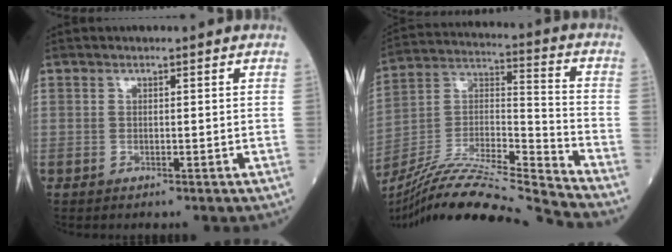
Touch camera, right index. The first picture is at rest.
{"total": 21.3, "force": [-19.7, -1.6, 8.1], "torque": [-0.175, -0.003, -0.345]}